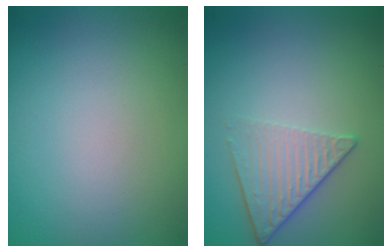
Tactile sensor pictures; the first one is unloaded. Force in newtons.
{"total": 3.6, "press": 2.6, "slide": 2.4}